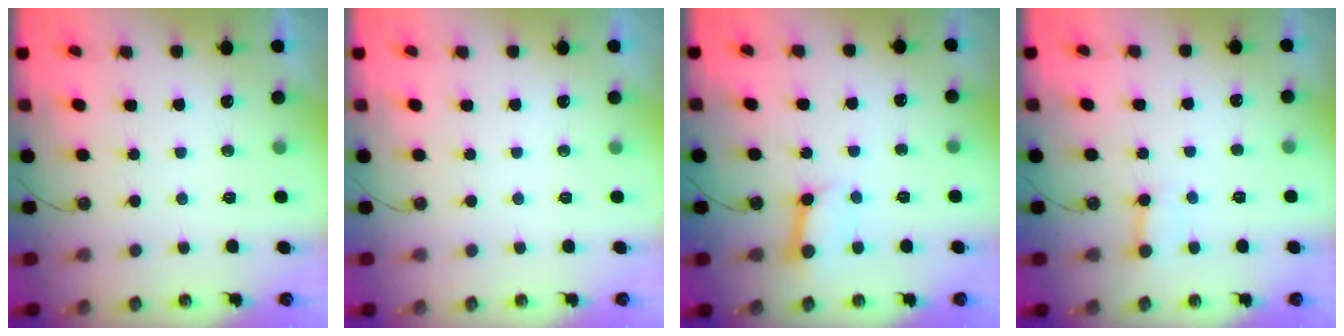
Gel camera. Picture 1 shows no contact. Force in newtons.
{"total": 0.0}
{"total": 8.4, "press": 8.4, "slide": 1.0}
{"total": 2.7, "press": 2.7, "slide": 0.5}